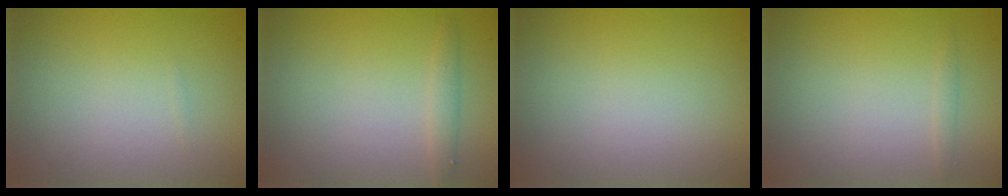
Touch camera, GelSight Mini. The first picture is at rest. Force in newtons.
{"total": 0.7, "press": 0.7, "slide": 0.1}
{"total": 0.0}
{"total": 0.5, "press": 0.5, "slide": 0.0}